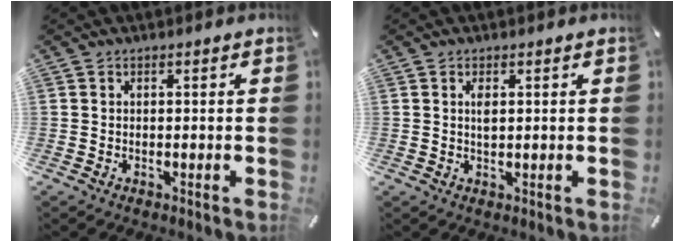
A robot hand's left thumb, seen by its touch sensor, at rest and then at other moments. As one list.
[{"total": 2.7, "force": [0.6, 1.3, 2.3], "torque": [-0.042, 0.002, 0.007]}]